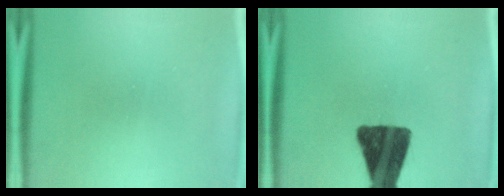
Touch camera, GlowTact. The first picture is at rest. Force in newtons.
{"total": 15.6}